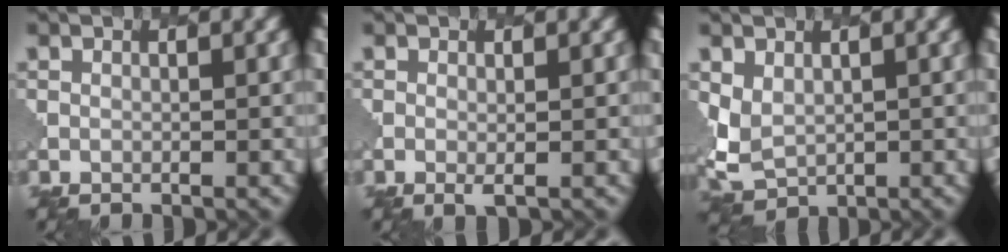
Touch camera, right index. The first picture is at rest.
{"total": 0.7, "force": [0.0, 0.1, 0.7], "torque": [-0.015, -0.006, 0.001]}
{"total": 3.6, "force": [0.8, 2.8, 2.1], "torque": [-0.056, -0.012, 0.018]}